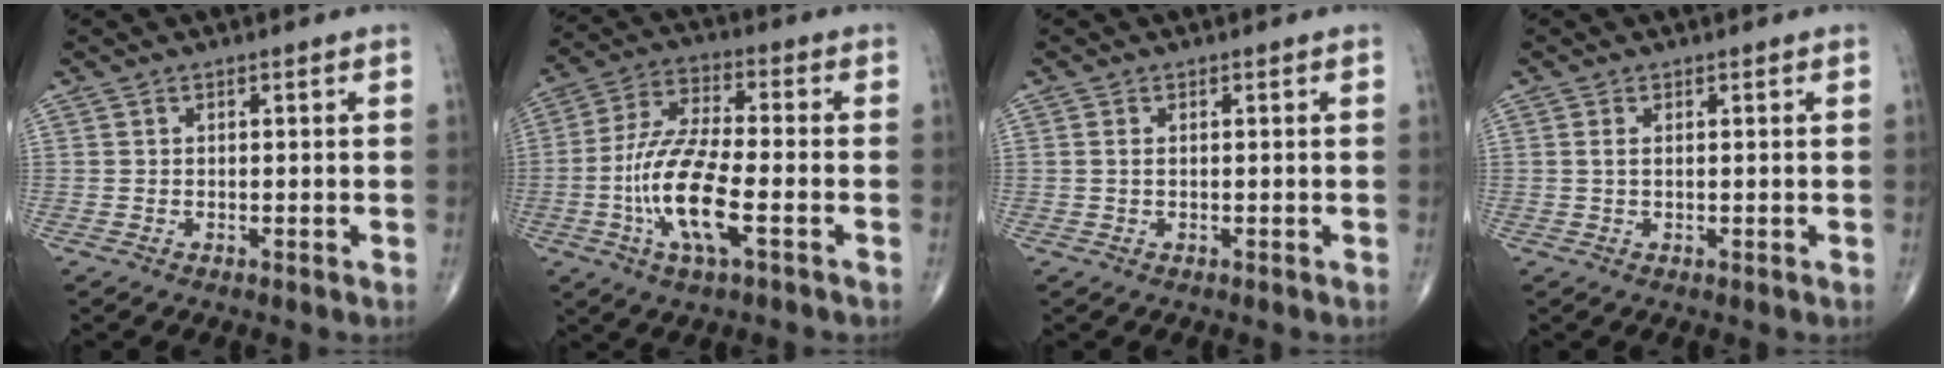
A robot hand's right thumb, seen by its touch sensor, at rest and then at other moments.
{"total": 14.3, "force": [-4.1, 4.1, 13.1], "torque": [-0.278, 0.018, -0.079]}
{"total": 0.9, "force": [0.1, 0.5, 0.8], "torque": [-0.020, 0.003, 0.005]}
{"total": 1.0, "force": [0.3, 0.3, 0.9], "torque": [-0.027, 0.001, 0.006]}